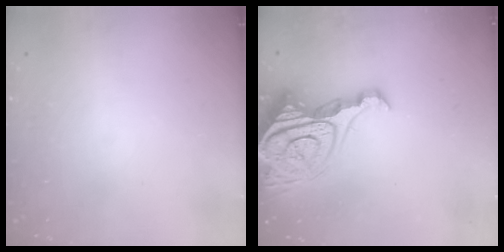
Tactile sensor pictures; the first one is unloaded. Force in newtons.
{"total": 20.6, "press": 20.5, "slide": 2.0}